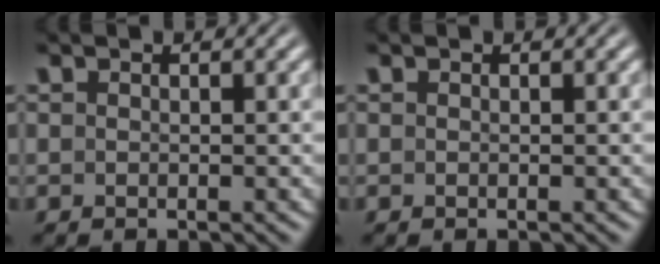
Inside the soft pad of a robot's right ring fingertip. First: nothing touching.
{"total": 0.0}